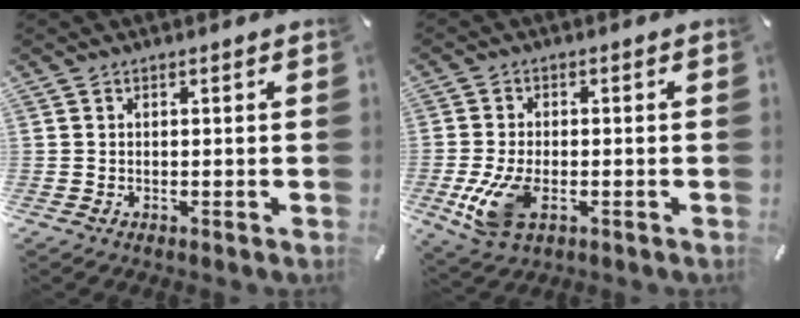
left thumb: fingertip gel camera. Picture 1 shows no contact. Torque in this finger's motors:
{"motor_torque": [0.33, 0.90, 0.73, 0.59, 0.11]}